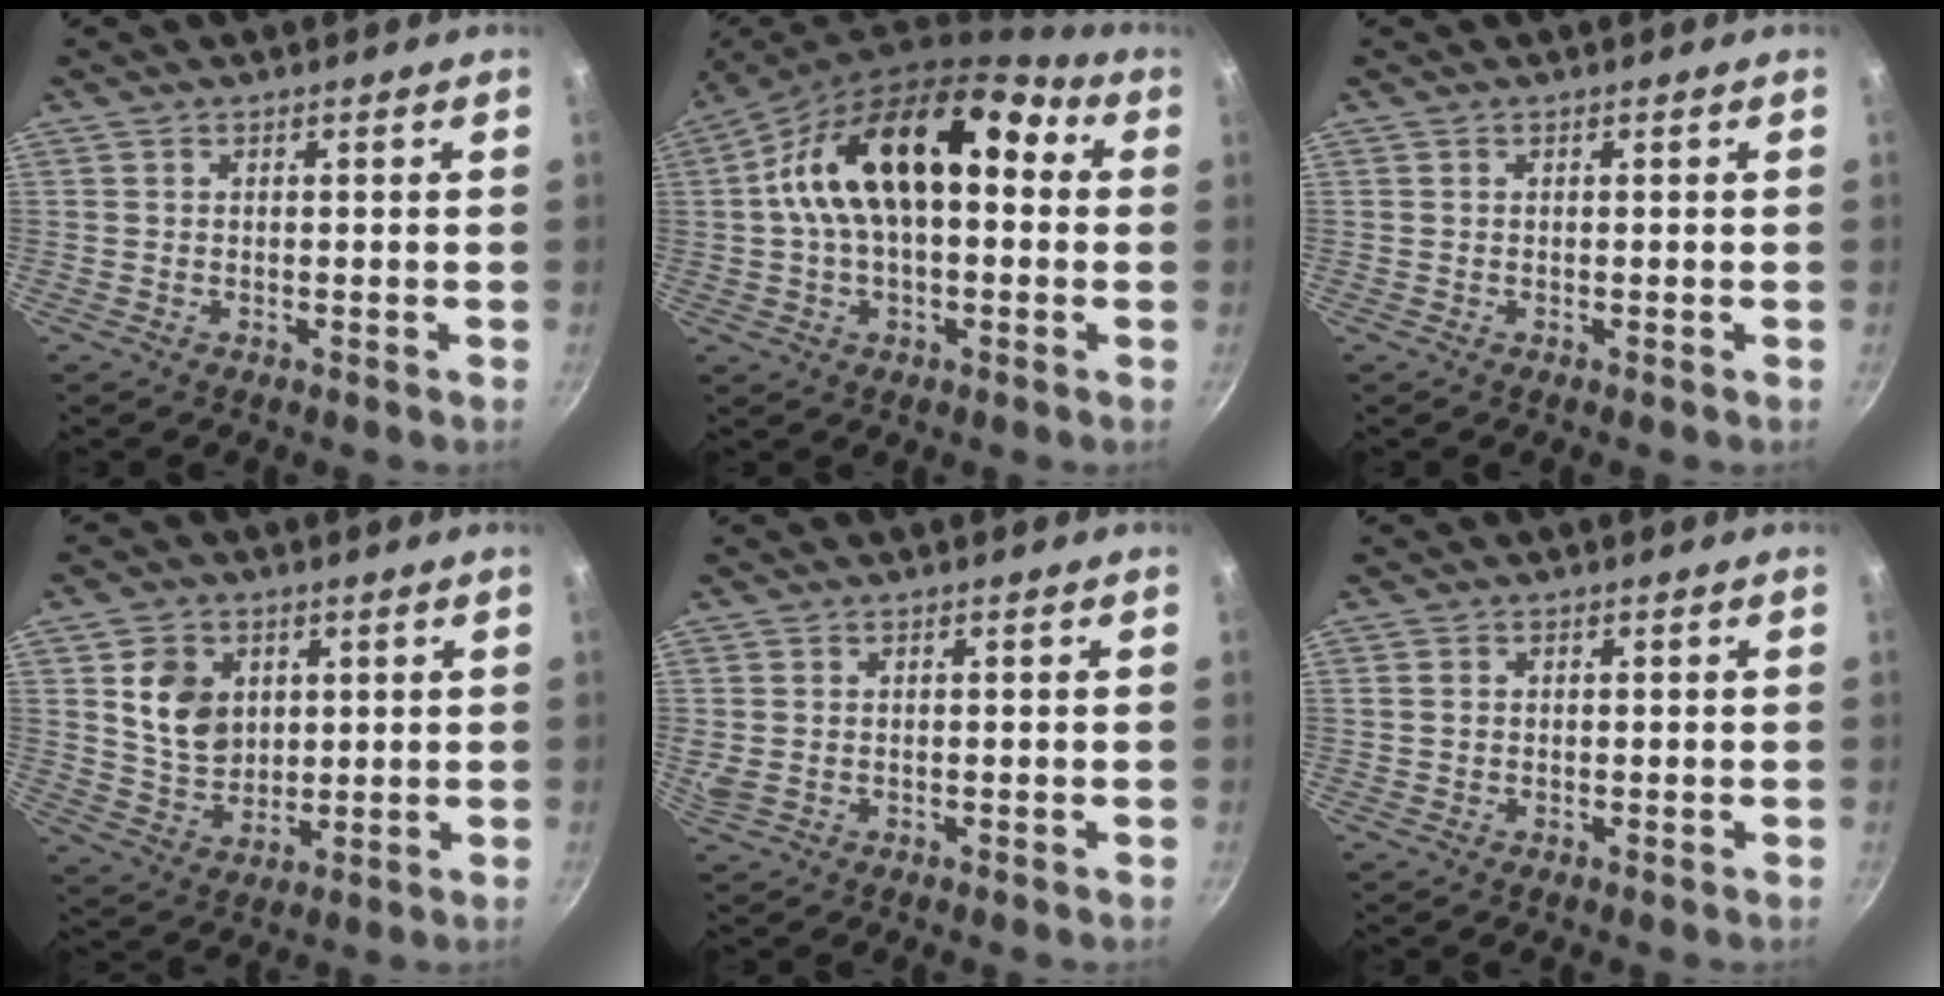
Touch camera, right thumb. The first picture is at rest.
{"total": 18.3, "force": [2.4, 10.6, 14.7], "torque": [-0.219, 0.051, 0.020]}
{"total": 0.0}
{"total": 9.7, "force": [2.7, 7.9, 5.0], "torque": [-0.060, -0.019, 0.057]}
{"total": 2.2, "force": [0.1, 1.7, 1.4], "torque": [-0.025, -0.005, 0.006]}
{"total": 1.1, "force": [0.3, 1.0, 0.3], "torque": [-0.002, 0.002, 0.004]}